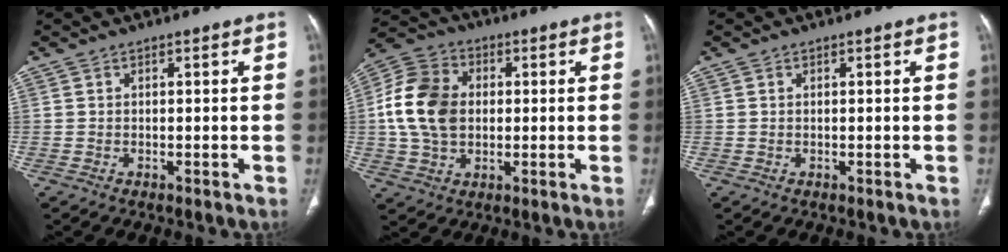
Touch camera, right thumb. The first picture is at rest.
{"total": 13.9, "force": [0.7, 10.4, 9.2], "torque": [-0.164, 0.018, 0.011]}
{"total": 0.0}